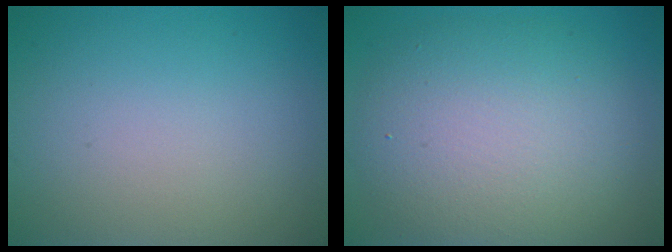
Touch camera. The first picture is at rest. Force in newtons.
{"total": 8.5, "press": 8.5, "slide": 0.5}